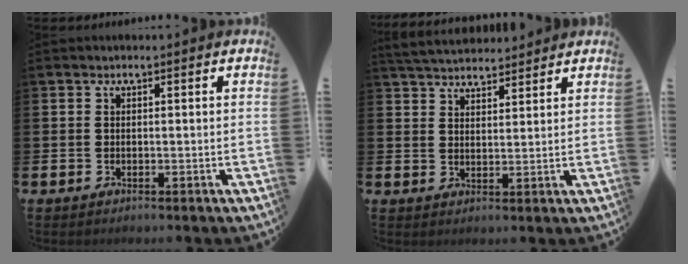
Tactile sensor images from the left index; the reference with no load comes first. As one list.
[{"total": 4.4, "force": [4.3, 0.9, 0.4], "torque": [-0.029, -0.016, 0.080]}]